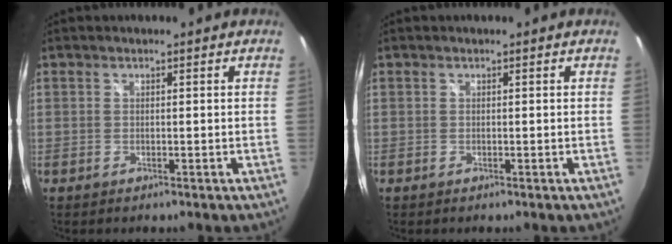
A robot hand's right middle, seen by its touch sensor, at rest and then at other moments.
{"total": 0.0}